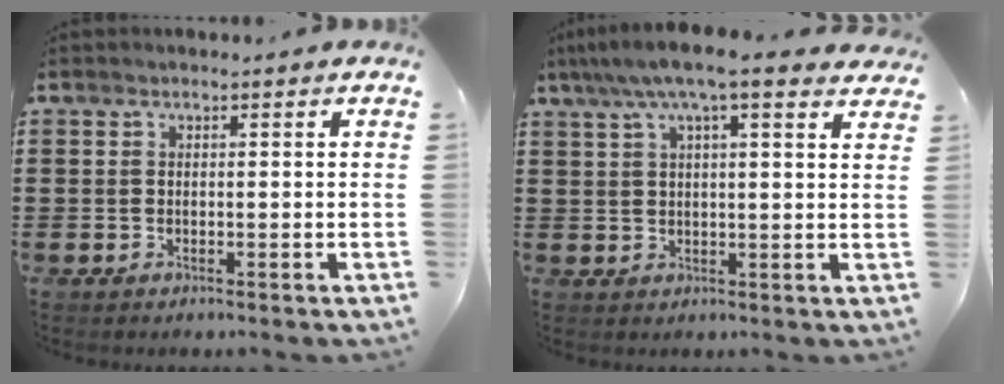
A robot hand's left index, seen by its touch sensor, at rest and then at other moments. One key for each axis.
{"total": 7.0, "fx": 5.2, "fy": 1.0, "fz": 4.6, "tx": -0.103, "ty": -0.006, "tz": 0.090}